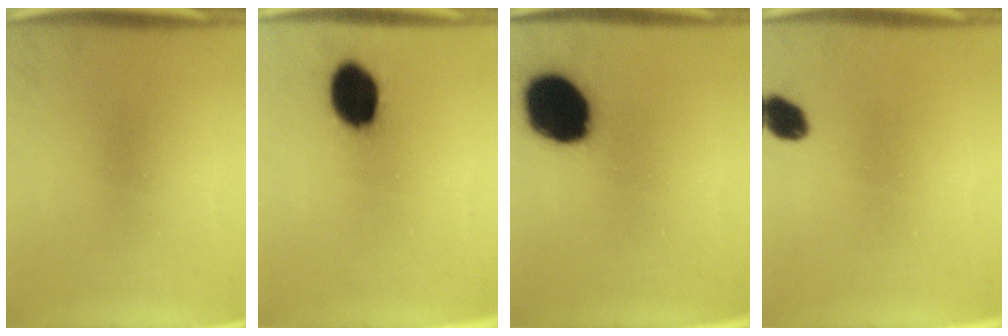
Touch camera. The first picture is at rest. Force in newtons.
{"total": 11.8}
{"total": 19.2}
{"total": 4.3}